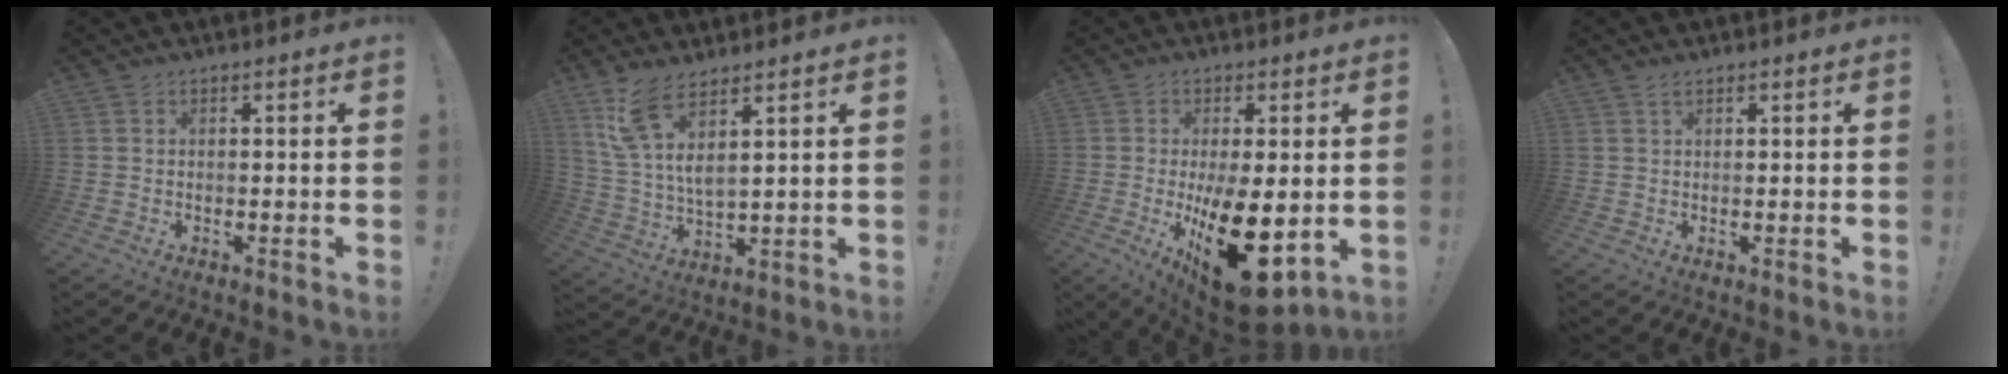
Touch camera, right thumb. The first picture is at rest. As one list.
[{"total": 11.0, "force": [7.5, 2.6, 7.6], "torque": [-0.141, -0.044, 0.136]}, {"total": 20.7, "force": [-4.2, 9.0, 18.1], "torque": [-0.284, -0.001, -0.043]}, {"total": 1.1, "force": [0.8, 0.3, 0.7], "torque": [-0.013, 0.000, 0.014]}]